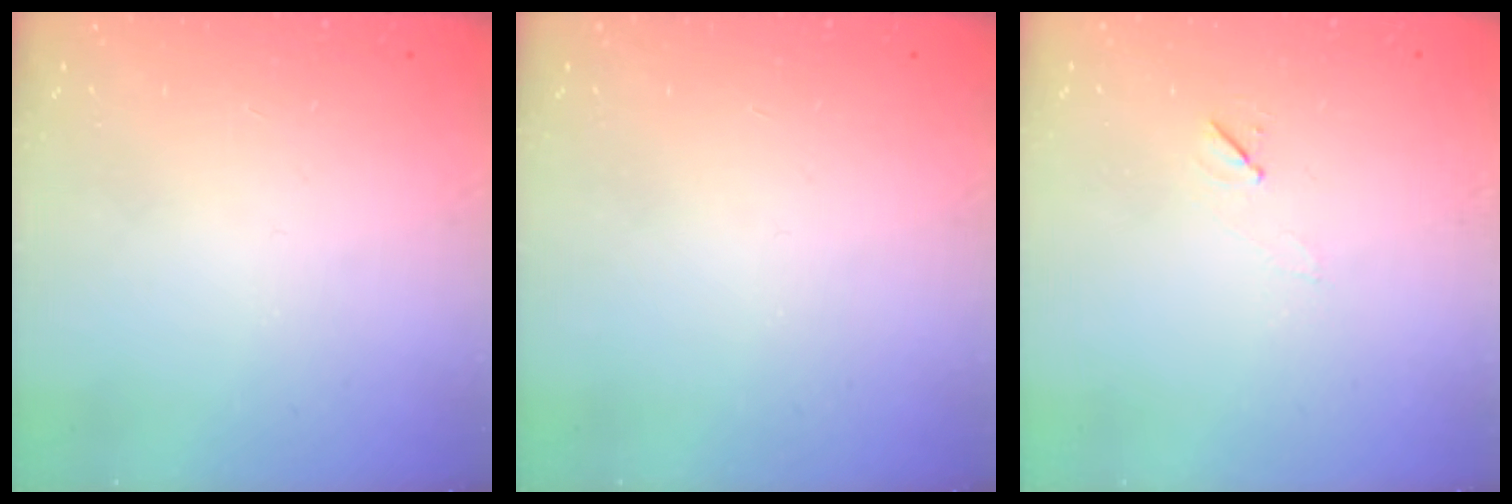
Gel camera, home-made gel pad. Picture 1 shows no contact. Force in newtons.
{"total": 0.0}
{"total": 4.8, "press": 4.4, "slide": 2.0}